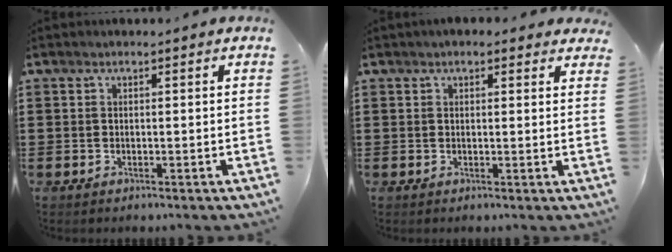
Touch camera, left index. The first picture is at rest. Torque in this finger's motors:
{"motor_torque": [0.13, -1.46, 0.61, 0.09]}